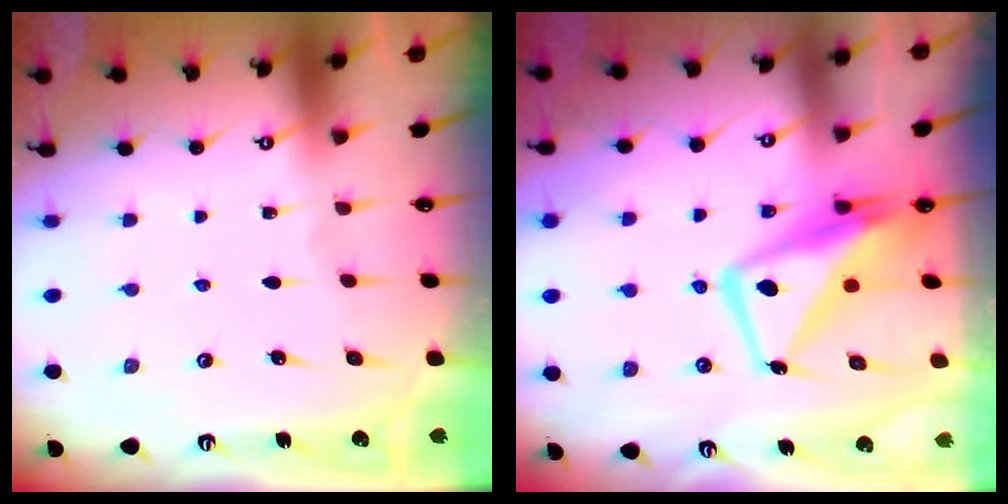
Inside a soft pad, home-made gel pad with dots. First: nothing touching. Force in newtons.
{"total": 12.9, "press": 12.8, "slide": 1.4}